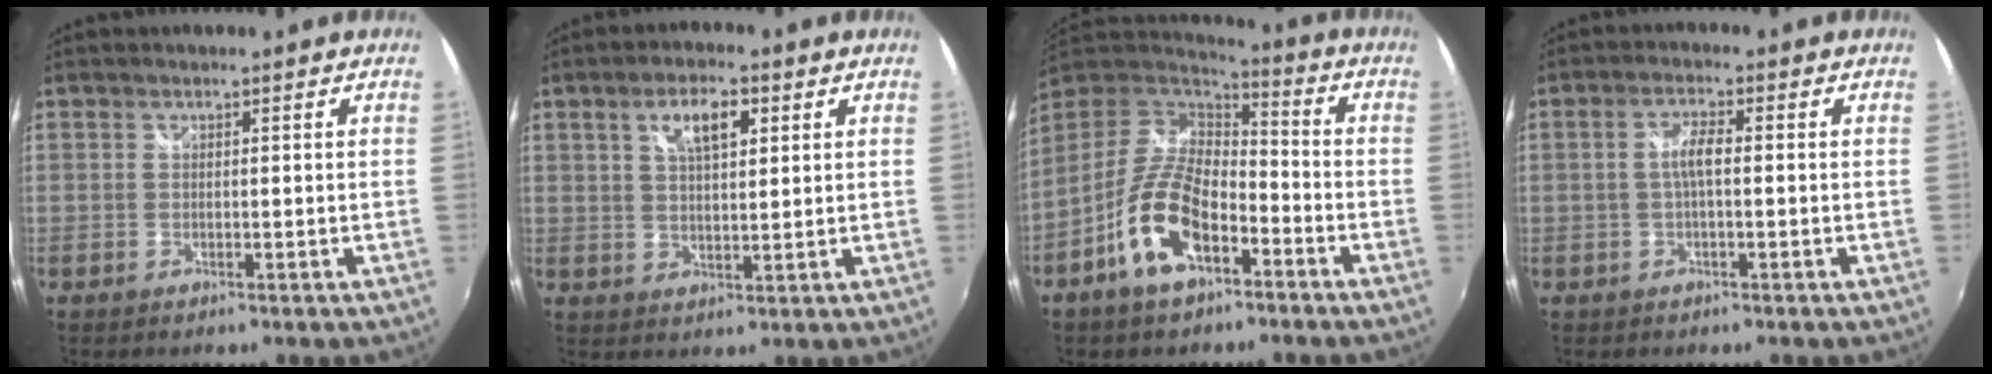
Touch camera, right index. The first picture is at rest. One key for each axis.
{"total": 6.7, "fx": 2.8, "fy": 2.6, "fz": 5.5, "tx": -0.094, "ty": 0.011, "tz": 0.049}
{"total": 14.6, "fx": -7.2, "fy": 6.9, "fz": 10.6, "tx": -0.220, "ty": -0.002, "tz": -0.132}
{"total": 3.2, "fx": -0.2, "fy": 0.6, "fz": 3.2, "tx": -0.062, "ty": 0.005, "tz": -0.003}